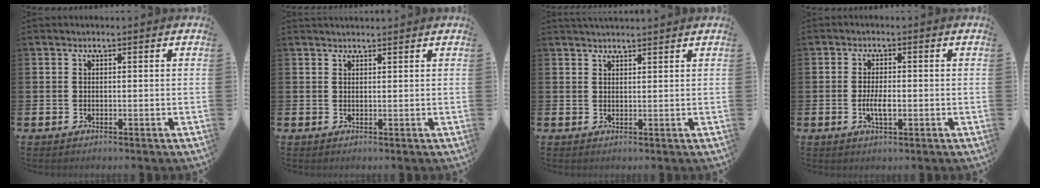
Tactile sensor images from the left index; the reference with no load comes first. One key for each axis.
{"total": 1.1, "fx": 1.1, "fy": 0.1, "fz": 0.2, "tx": 0.008, "ty": -0.003, "tz": 0.019}
{"total": 2.1, "fx": 2.1, "fy": 0.2, "fz": 0.2, "tx": -0.005, "ty": -0.006, "tz": 0.037}
{"total": 2.9, "fx": -0.6, "fy": 1.2, "fz": 2.6, "tx": -0.042, "ty": 0.000, "tz": -0.012}